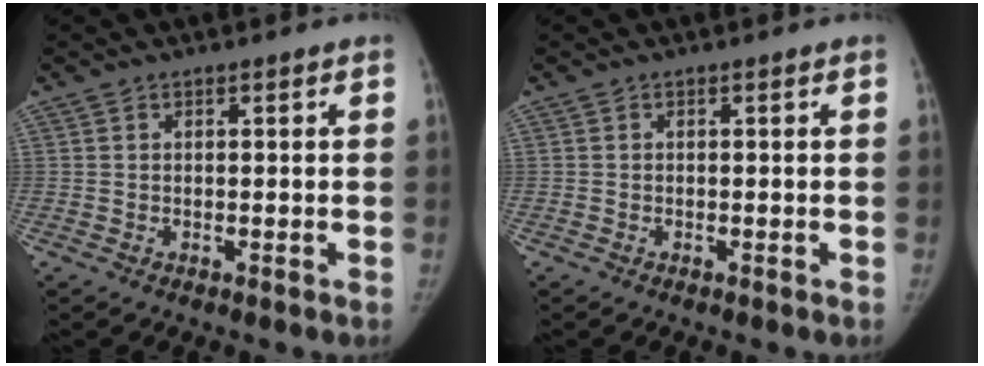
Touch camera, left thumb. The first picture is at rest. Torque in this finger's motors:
{"motor_torque": [0.01, 0.01, 0.12, -0.11, 0.00]}